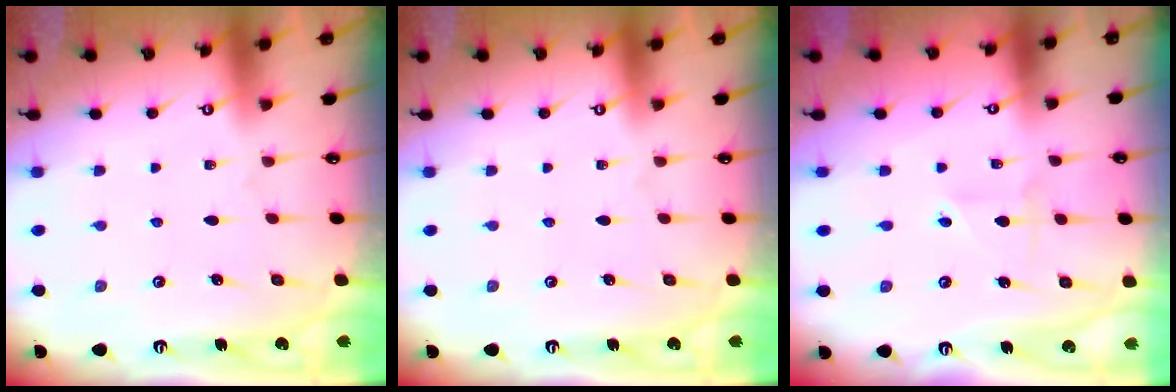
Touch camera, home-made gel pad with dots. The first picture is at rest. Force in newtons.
{"total": 0.0}
{"total": 2.0, "press": 2.0, "slide": 0.2}